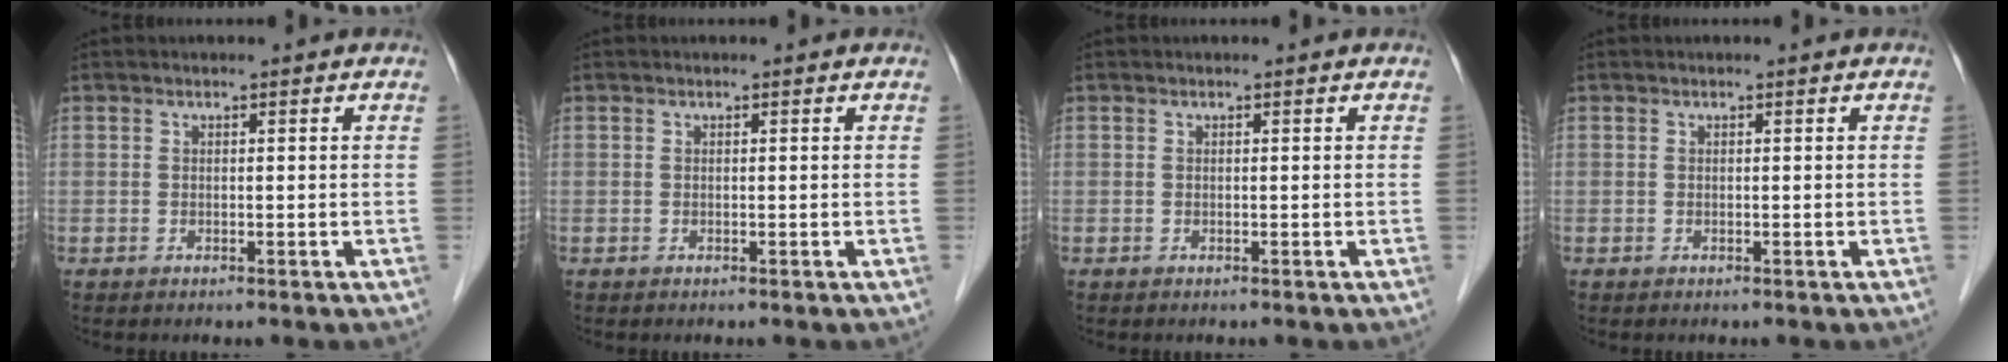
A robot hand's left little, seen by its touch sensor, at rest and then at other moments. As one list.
[{"total": 0.0}, {"total": 0.0}, {"total": 0.0}]